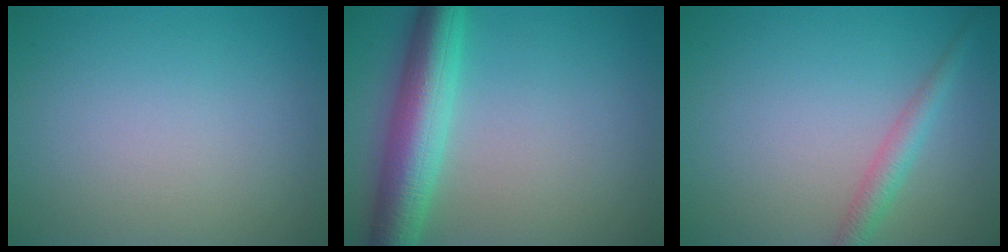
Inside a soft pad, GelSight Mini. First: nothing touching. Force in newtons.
{"total": 6.7, "press": 6.7, "slide": 0.0}
{"total": 2.2, "press": 2.2, "slide": 0.1}